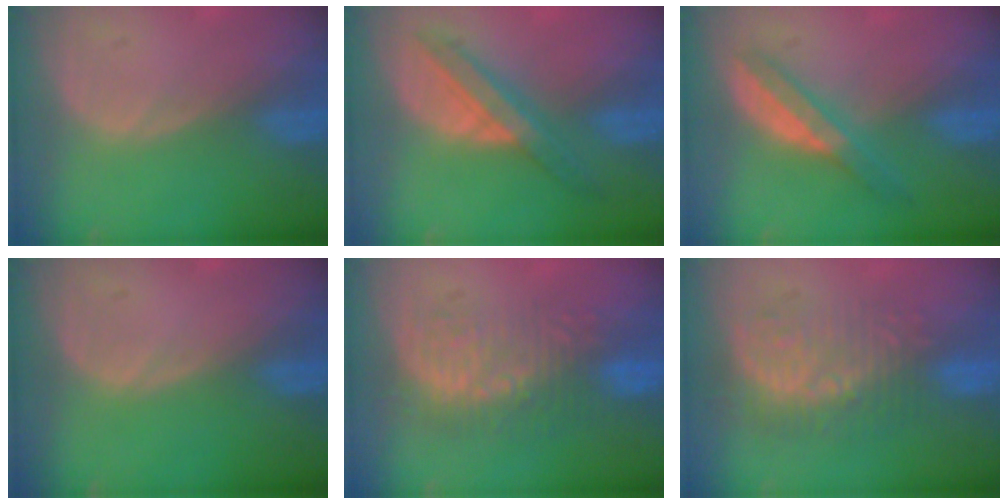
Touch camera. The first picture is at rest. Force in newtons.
{"total": 5.9, "press": 5.9, "slide": 0.6}
{"total": 5.7, "press": 5.0, "slide": 2.7}
{"total": 0.0}
{"total": 9.0, "press": 8.6, "slide": 2.5}
{"total": 10.0, "press": 8.7, "slide": 4.9}